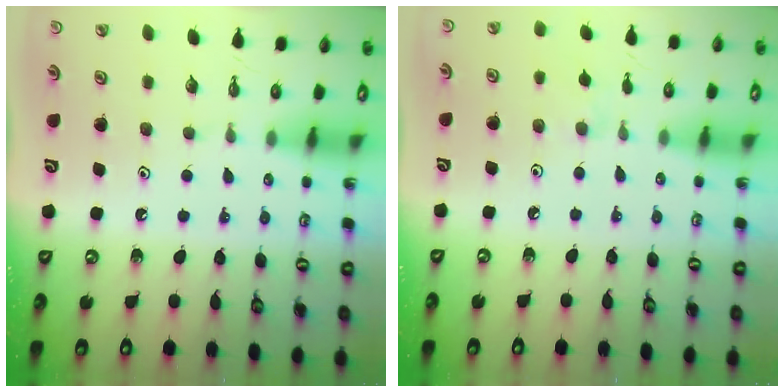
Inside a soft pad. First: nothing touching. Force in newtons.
{"total": 1.9, "press": 1.9, "slide": 0.5}